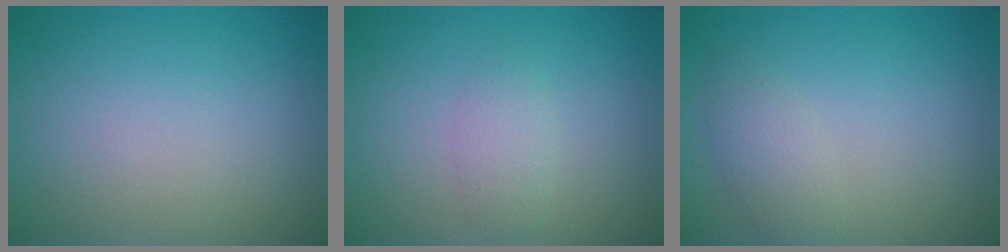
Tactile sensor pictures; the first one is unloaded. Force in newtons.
{"total": 1.5, "press": 1.5, "slide": 0.0}
{"total": 1.9, "press": 1.9, "slide": 0.1}